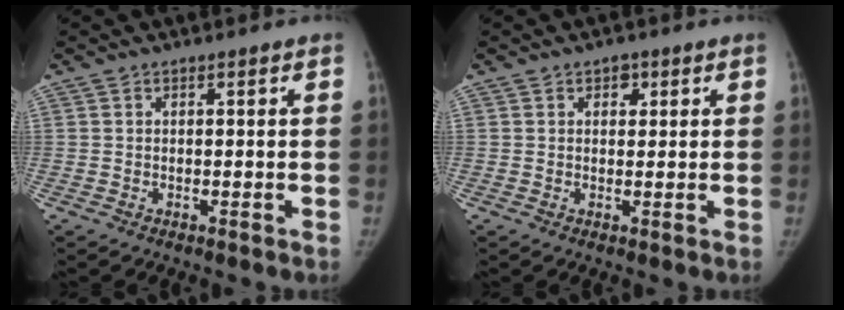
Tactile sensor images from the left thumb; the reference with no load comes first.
{"total": 2.3, "force": [1.1, 1.7, 1.1], "torque": [0.001, -0.003, 0.013]}